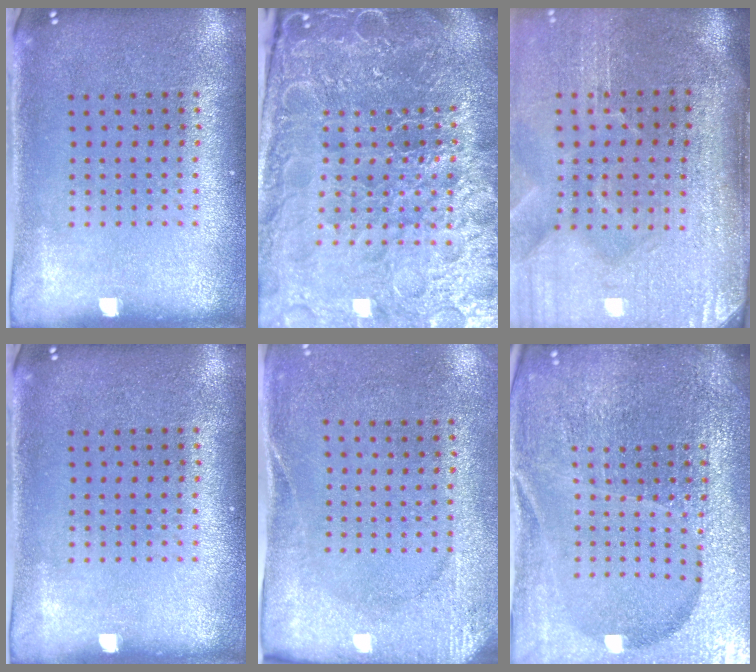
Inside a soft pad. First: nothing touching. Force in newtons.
{"total": 6.5, "press": 5.7, "slide": 3.1}
{"total": 5.0, "press": 4.2, "slide": 2.6}
{"total": 0.0}
{"total": 2.6, "press": 2.1, "slide": 1.6}
{"total": 6.4, "press": 5.5, "slide": 3.1}